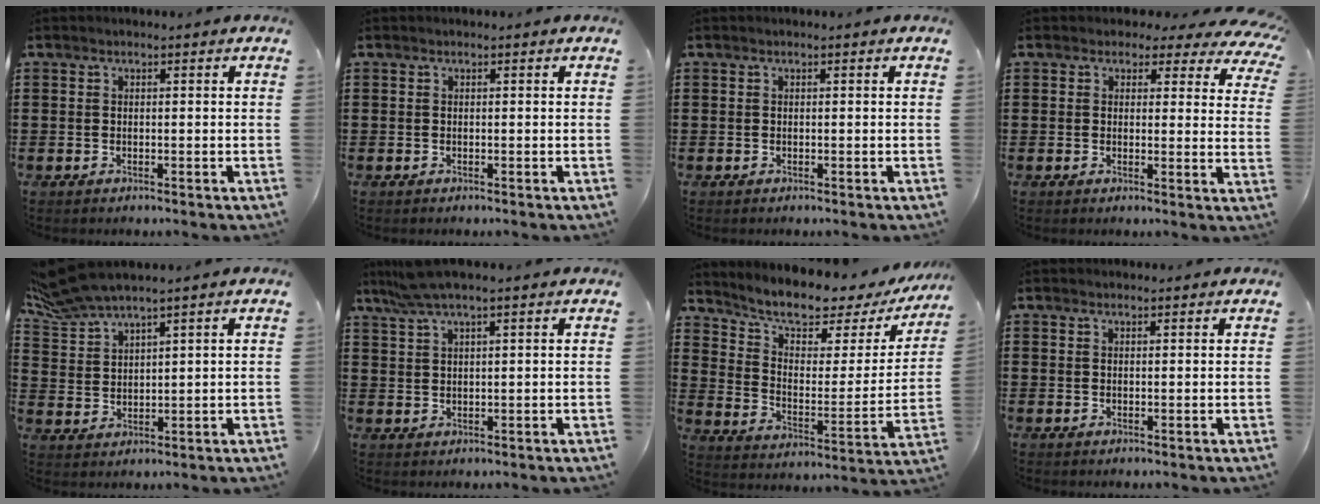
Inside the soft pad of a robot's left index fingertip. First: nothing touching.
{"total": 0.0}
{"total": 0.0}
{"total": 2.8, "force": [2.0, 1.6, 1.1], "torque": [-0.019, -0.009, 0.031]}
{"total": 6.1, "force": [5.1, 1.0, 3.1], "torque": [-0.086, -0.011, 0.092]}
{"total": 4.4, "force": [3.1, 0.3, 3.1], "torque": [-0.066, 0.002, 0.057]}
{"total": 6.2, "force": [5.1, 1.9, 2.9], "torque": [-0.077, -0.038, 0.083]}
{"total": 0.6, "force": [0.6, 0.3, 0.1], "torque": [-0.004, 0.001, 0.012]}